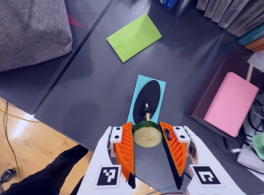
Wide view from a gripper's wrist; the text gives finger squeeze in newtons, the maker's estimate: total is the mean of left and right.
{"total": 8.0, "left": 8.0, "right": 7.9}